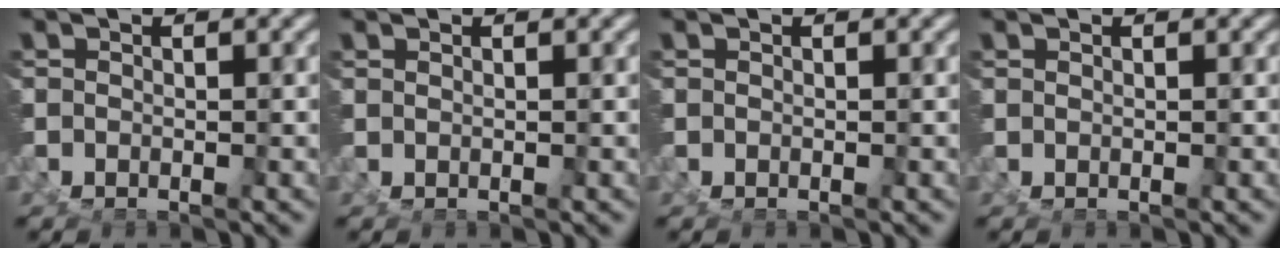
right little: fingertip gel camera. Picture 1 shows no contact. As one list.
[{"total": 1.1, "force": [0.3, -1.0, -0.4], "torque": [0.008, 0.002, 0.006]}, {"total": 0.0}, {"total": 0.8, "force": [0.2, -0.7, -0.2], "torque": [0.005, 0.001, 0.004]}]